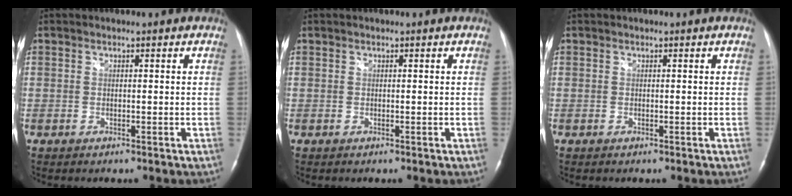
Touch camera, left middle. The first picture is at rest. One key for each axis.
{"total": 0.0}
{"total": 0.0}